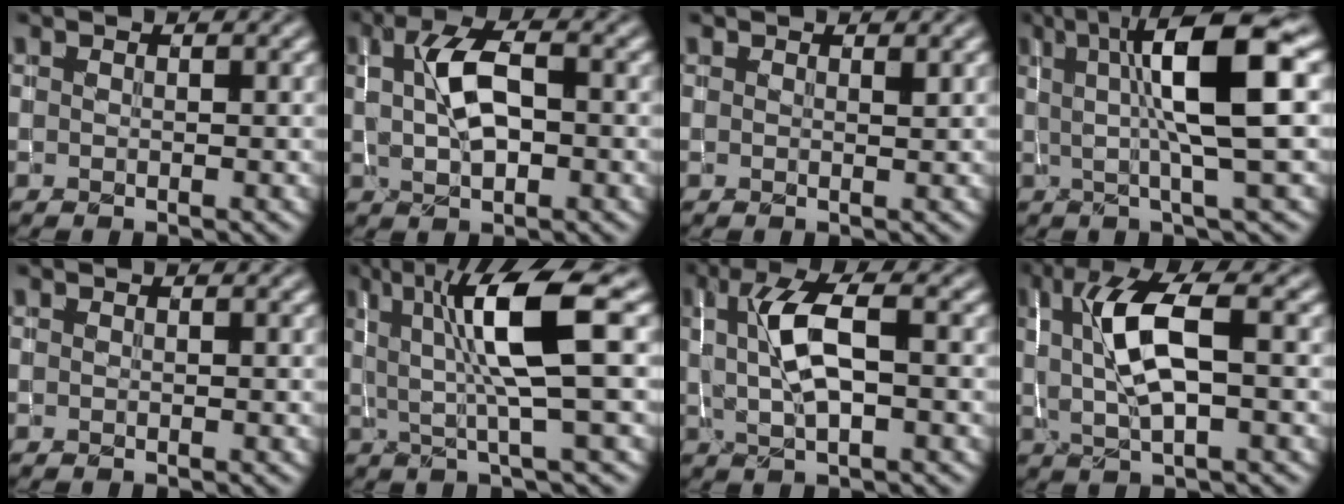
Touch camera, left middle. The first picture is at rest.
{"total": 5.1, "force": [0.7, 2.3, 4.4], "torque": [-0.087, 0.011, 0.012]}
{"total": 0.6, "force": [0.4, 0.1, 0.4], "torque": [-0.003, 0.001, 0.008]}
{"total": 8.9, "force": [1.7, 1.7, 8.6], "torque": [-0.119, 0.005, 0.026]}
{"total": 0.0}
{"total": 8.0, "force": [1.6, 1.4, 7.7], "torque": [-0.131, -0.001, 0.028]}
{"total": 5.3, "force": [0.7, 1.9, 4.9], "torque": [-0.100, 0.009, 0.011]}
{"total": 6.7, "force": [0.9, 2.1, 6.2], "torque": [-0.129, 0.007, 0.016]}